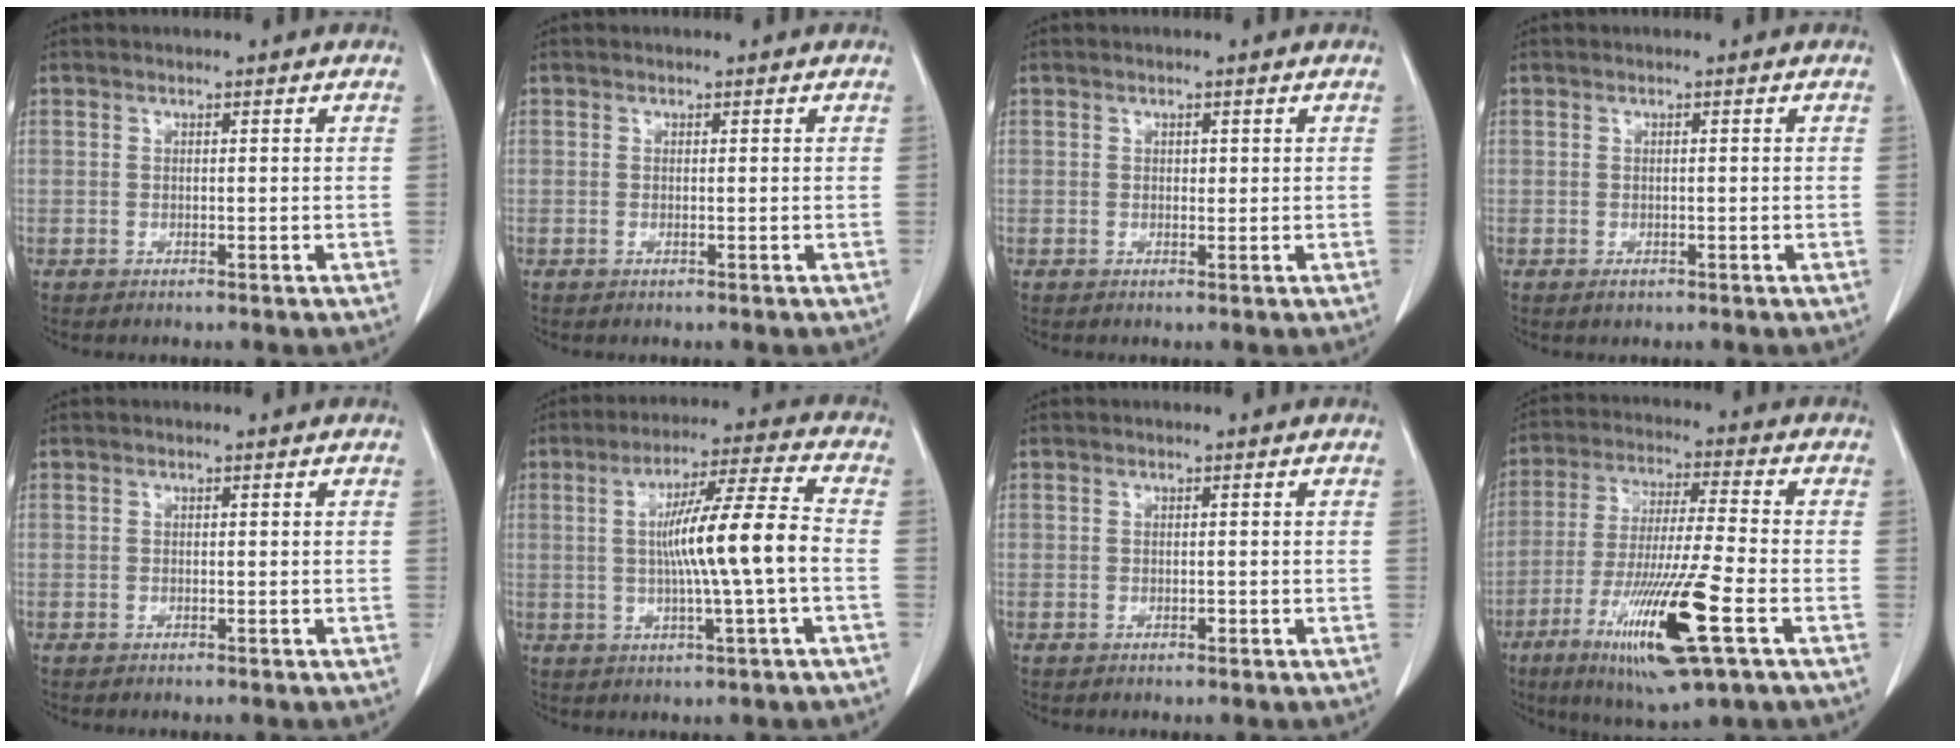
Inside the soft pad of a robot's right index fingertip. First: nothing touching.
{"total": 0.0}
{"total": 0.8, "force": [0.3, 0.6, 0.4], "torque": [-0.002, 0.001, 0.003]}
{"total": 0.9, "force": [-0.5, 0.5, 0.6], "torque": [-0.007, 0.000, -0.004]}
{"total": 0.0}
{"total": 11.6, "force": [-0.7, -0.6, 11.5], "torque": [-0.196, 0.009, -0.014]}
{"total": 0.6, "force": [-0.2, 0.3, 0.4], "torque": [-0.007, 0.000, -0.003]}
{"total": 16.9, "force": [-7.2, 0.9, 15.3], "torque": [-0.300, -0.036, -0.127]}